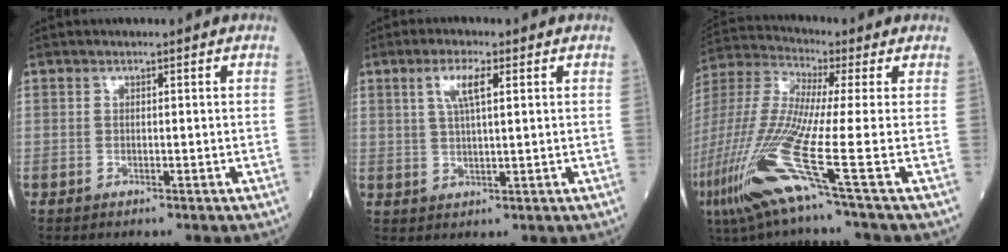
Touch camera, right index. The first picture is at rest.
{"total": 4.7, "force": [1.9, 0.8, 4.2], "torque": [-0.085, 0.007, 0.038]}
{"total": 18.9, "force": [-7.7, -0.4, 17.2], "torque": [-0.403, -0.043, -0.161]}